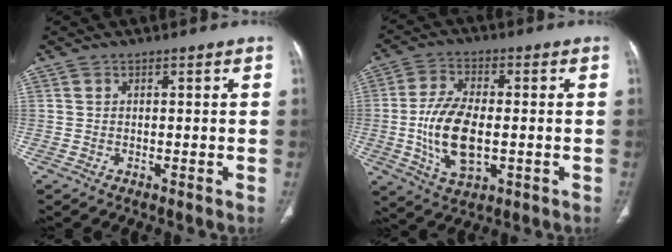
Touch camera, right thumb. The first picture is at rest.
{"total": 12.7, "force": [-1.6, 6.4, 10.9], "torque": [-0.213, -0.002, -0.024]}